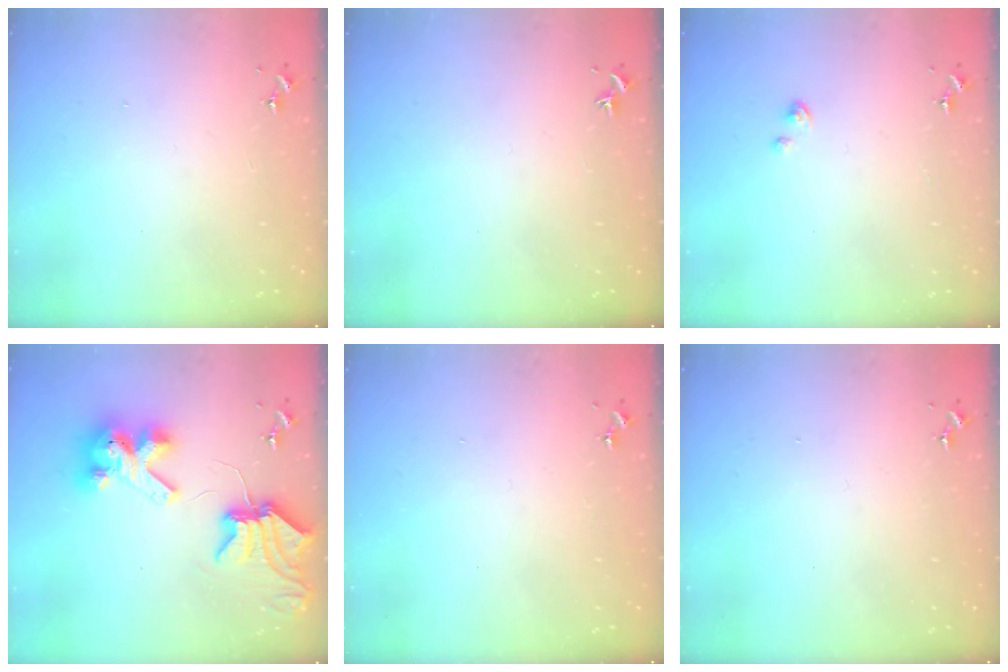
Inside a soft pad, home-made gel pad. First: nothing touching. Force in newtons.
{"total": 0.0}
{"total": 1.1, "press": 1.1, "slide": 0.1}
{"total": 12.1, "press": 12.0, "slide": 1.5}
{"total": 0.0}
{"total": 0.0}